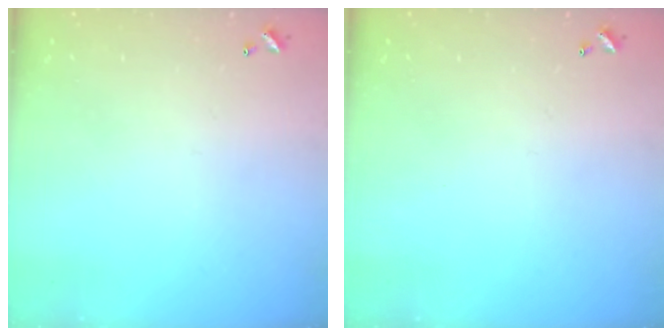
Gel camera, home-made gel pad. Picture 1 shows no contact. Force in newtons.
{"total": 0.0}